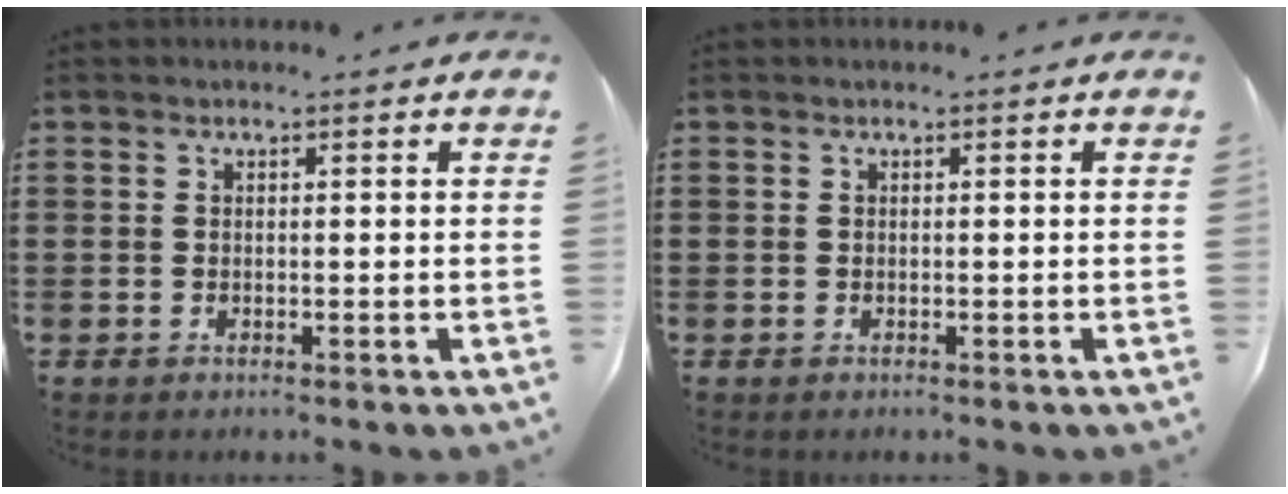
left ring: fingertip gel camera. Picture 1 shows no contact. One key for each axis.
{"total": 0.0}